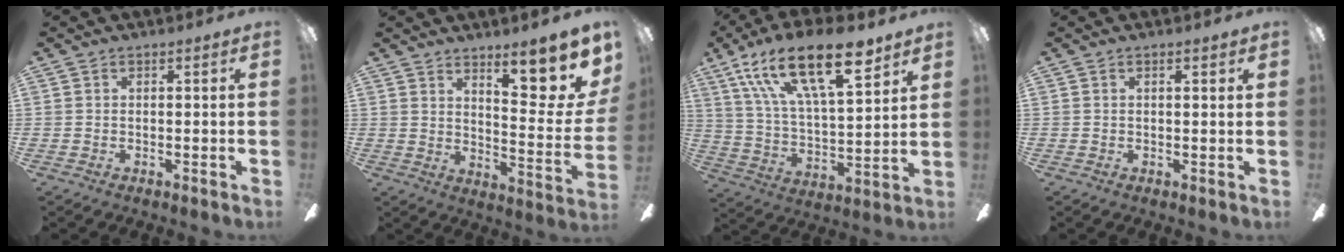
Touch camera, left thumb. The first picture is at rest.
{"total": 15.4, "force": [9.9, 4.1, 11.0], "torque": [-0.144, -0.078, 0.157]}
{"total": 23.7, "force": [14.4, 9.0, 16.5], "torque": [-0.285, -0.070, 0.242]}
{"total": 1.1, "force": [0.5, 0.2, 1.0], "torque": [-0.022, 0.001, 0.008]}